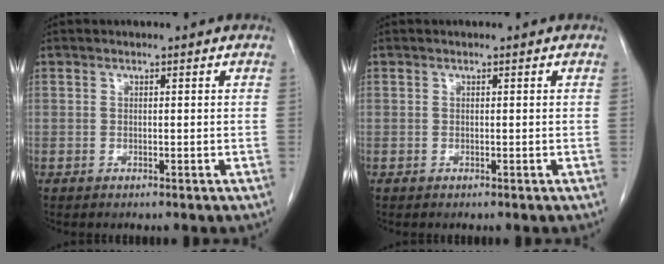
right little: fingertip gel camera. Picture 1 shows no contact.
{"total": 0.0}